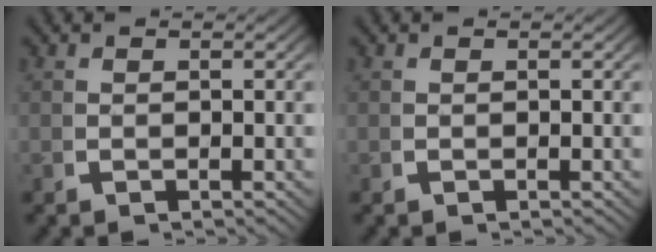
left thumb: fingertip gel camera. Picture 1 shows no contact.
{"total": 0.0}